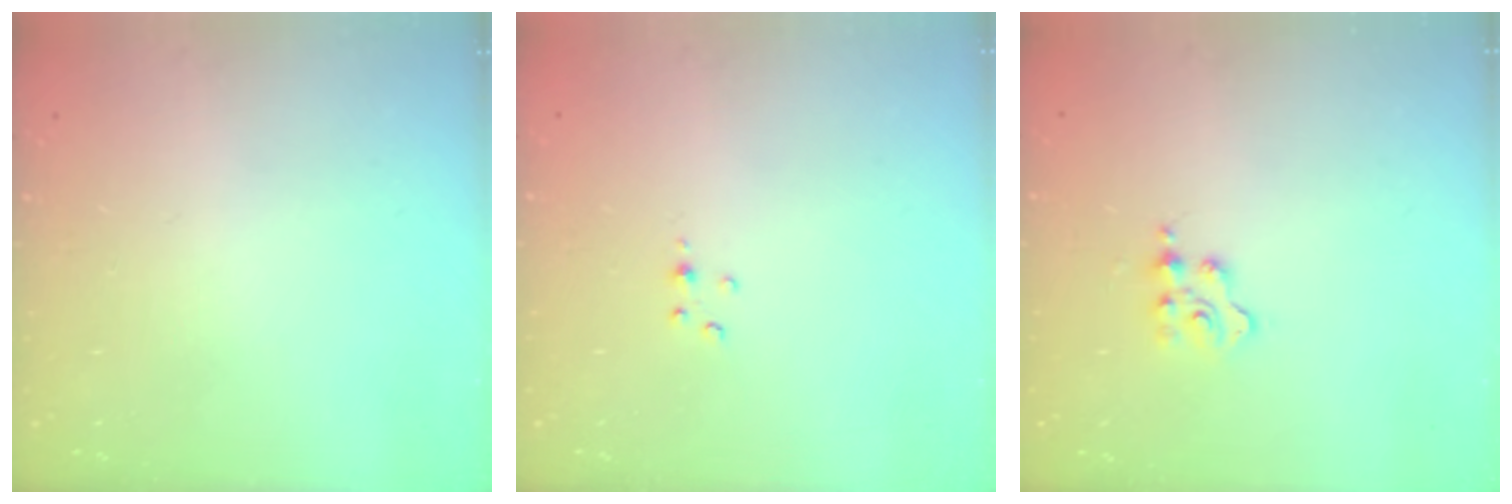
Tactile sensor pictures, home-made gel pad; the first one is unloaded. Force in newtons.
{"total": 2.0, "press": 2.0, "slide": 0.3}
{"total": 2.3, "press": 2.3, "slide": 0.3}